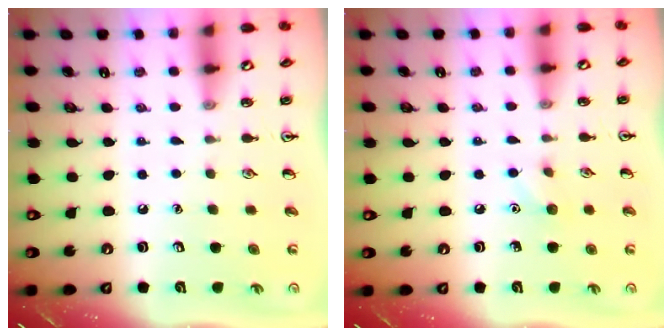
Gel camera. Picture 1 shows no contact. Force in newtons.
{"total": 5.5, "press": 5.2, "slide": 1.7}